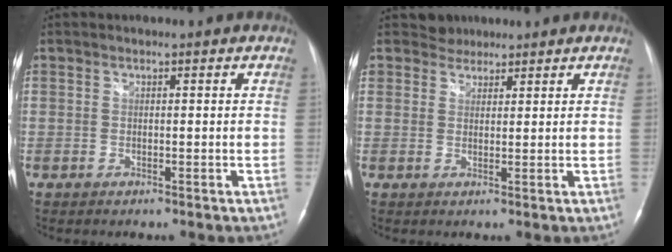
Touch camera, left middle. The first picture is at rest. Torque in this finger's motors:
{"motor_torque": [0.04, -0.02, -0.07, 0.01]}